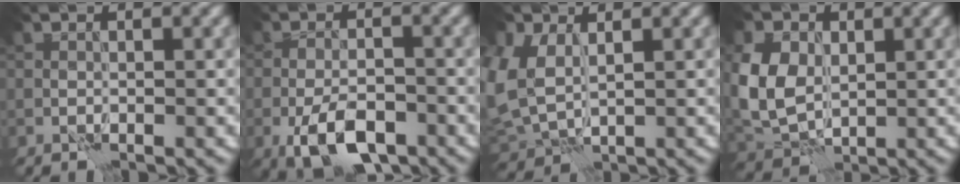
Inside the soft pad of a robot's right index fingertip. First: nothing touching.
{"total": 5.7, "force": [-3.2, 2.4, 4.1], "torque": [-0.072, -0.004, -0.060]}
{"total": 6.6, "force": [1.3, 4.7, 4.5], "torque": [-0.130, -0.011, 0.039]}
{"total": 6.5, "force": [1.5, 4.9, 4.0], "torque": [-0.105, -0.002, 0.023]}